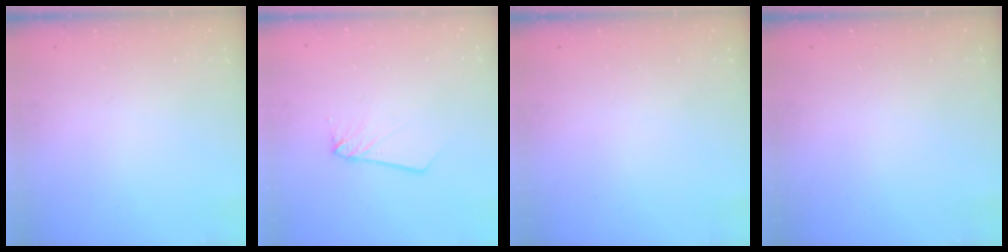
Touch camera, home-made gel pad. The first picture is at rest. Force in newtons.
{"total": 2.5, "press": 2.5, "slide": 0.1}
{"total": 0.0}
{"total": 0.0}